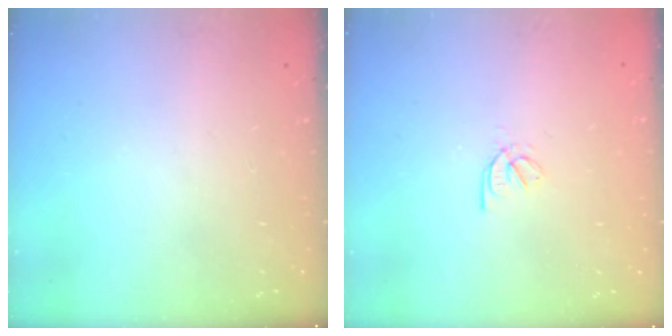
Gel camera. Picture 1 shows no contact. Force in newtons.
{"total": 2.2, "press": 2.2, "slide": 0.5}